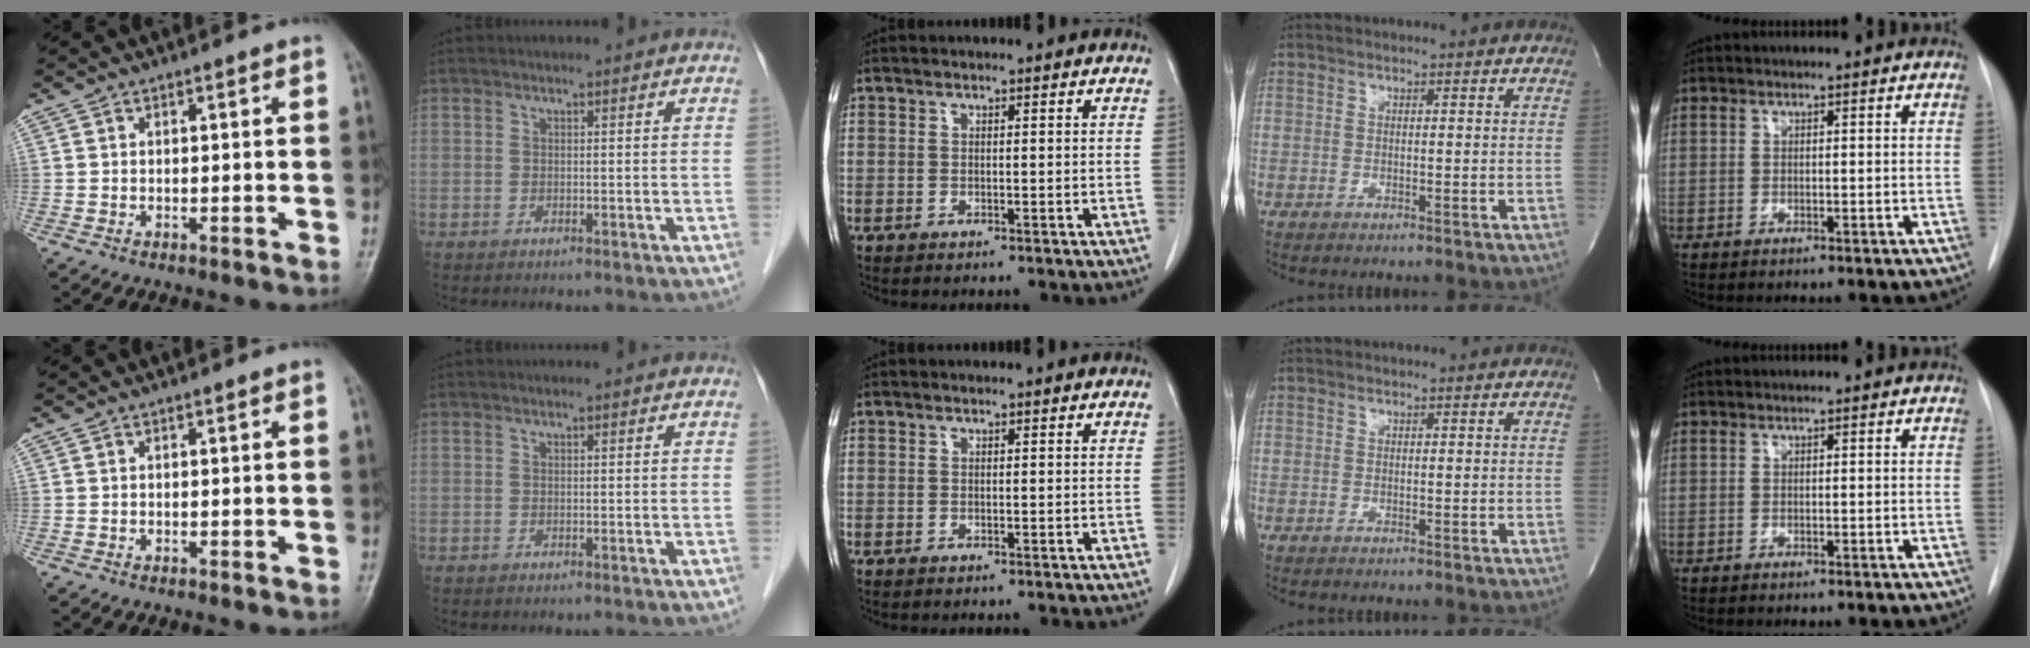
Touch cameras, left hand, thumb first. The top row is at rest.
{}